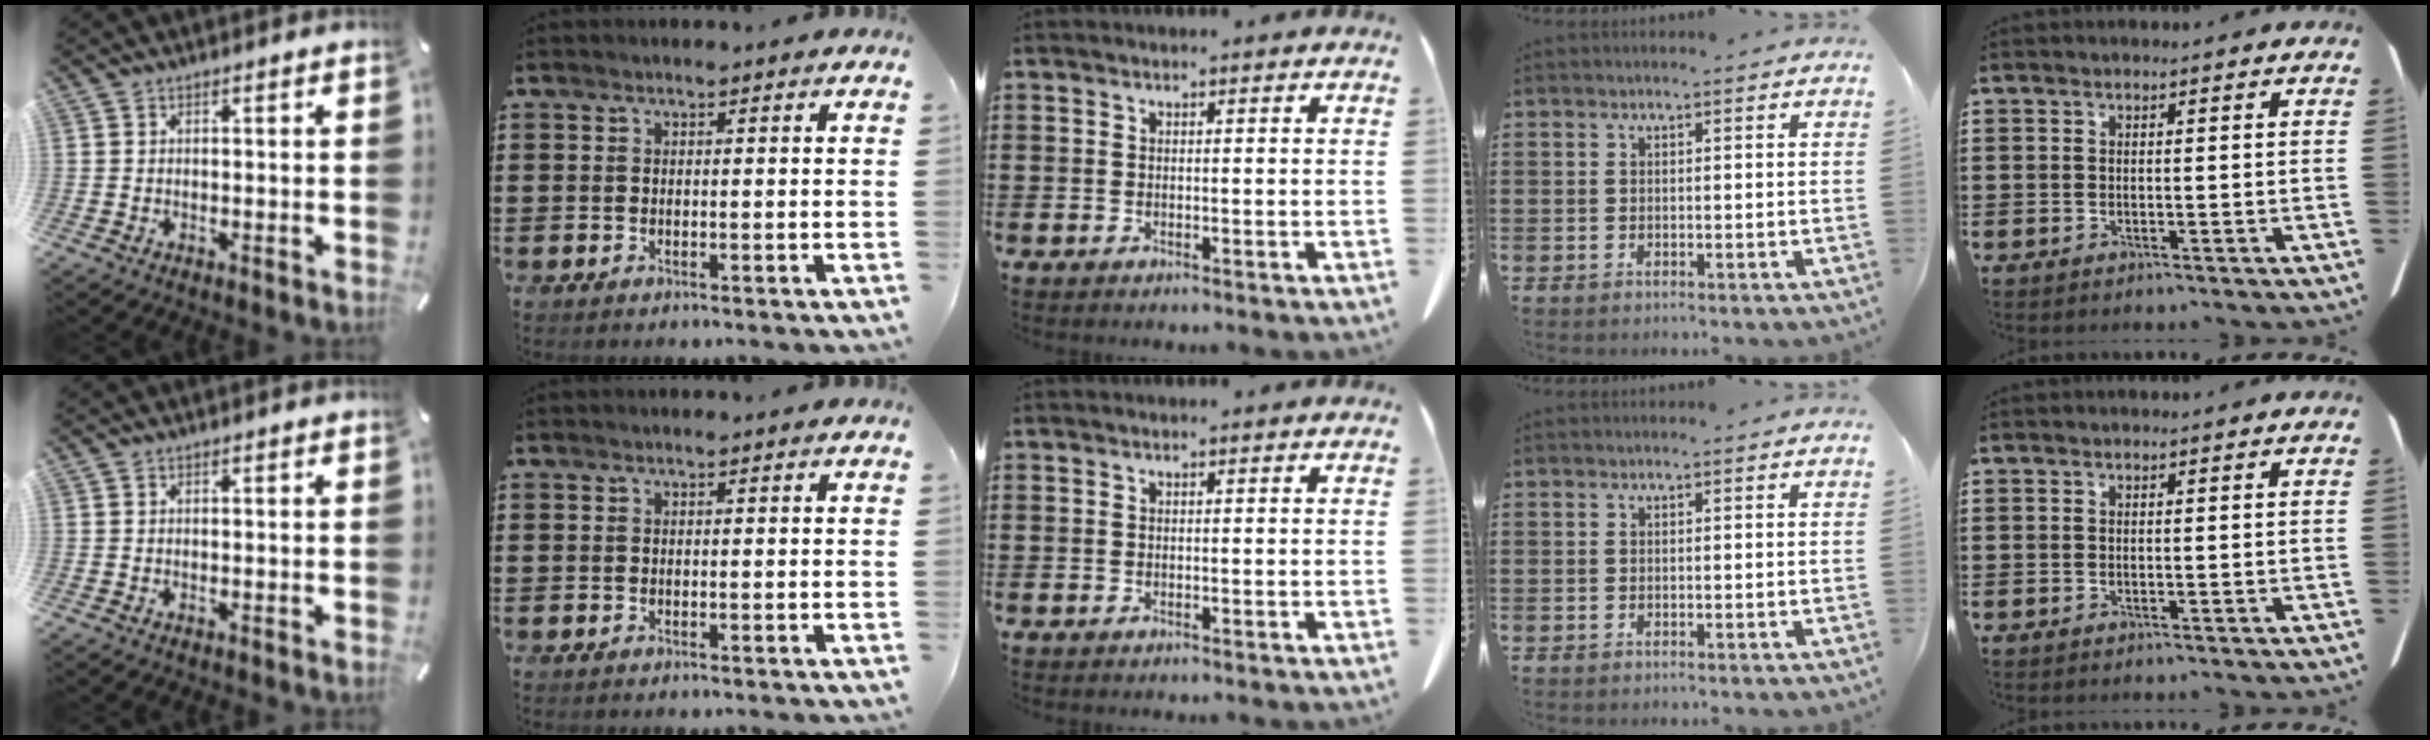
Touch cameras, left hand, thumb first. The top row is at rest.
{}